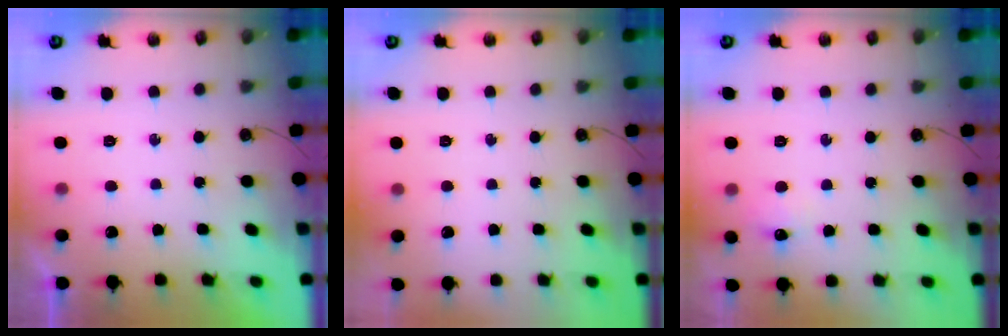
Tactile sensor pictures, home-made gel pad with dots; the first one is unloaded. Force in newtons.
{"total": 0.0}
{"total": 5.3, "press": 5.3, "slide": 0.7}